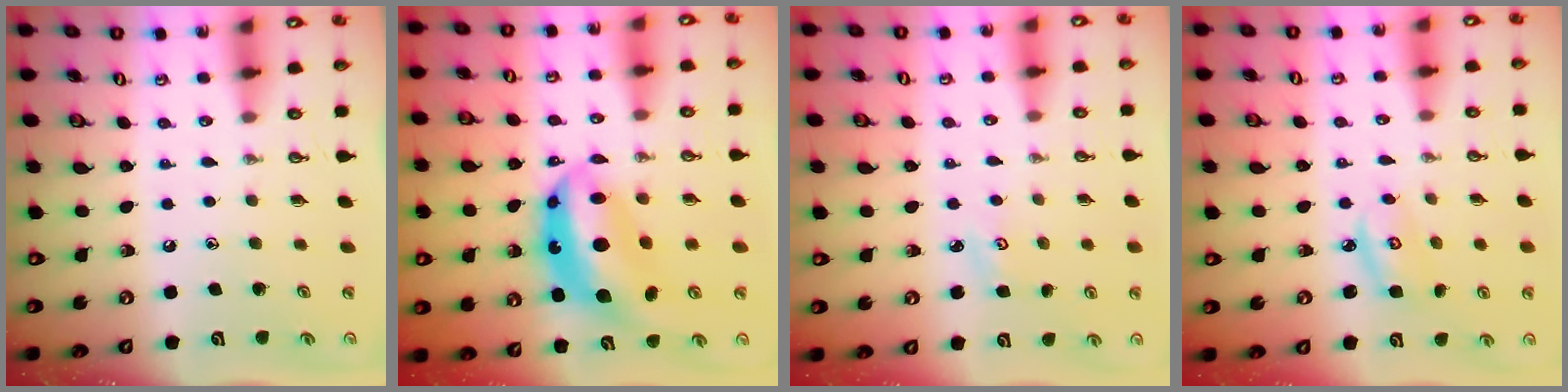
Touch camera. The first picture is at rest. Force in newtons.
{"total": 12.7, "press": 12.6, "slide": 0.9}
{"total": 2.9, "press": 2.9, "slide": 0.4}
{"total": 3.9, "press": 3.9, "slide": 0.3}